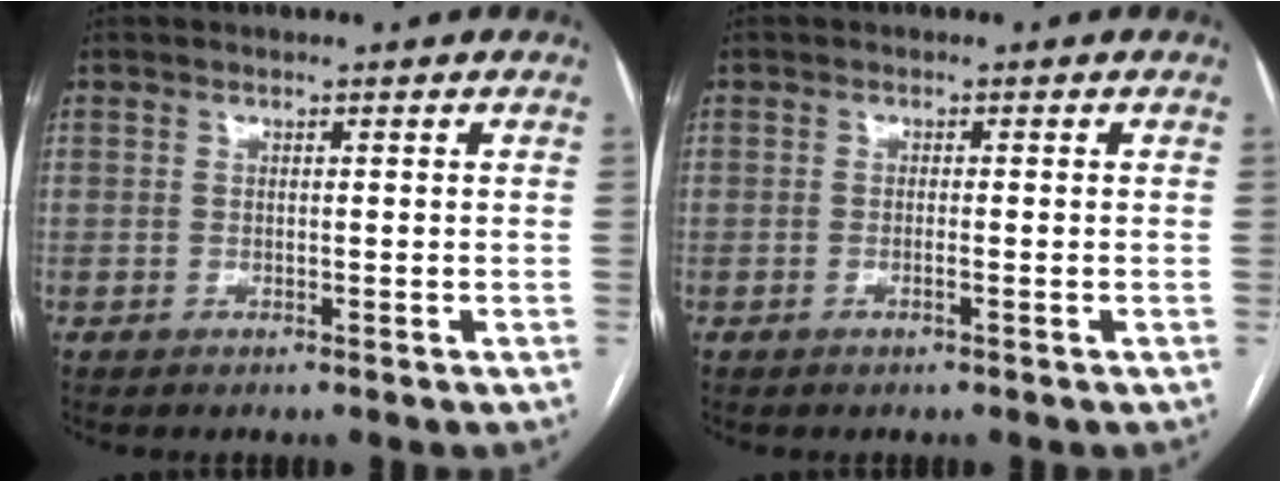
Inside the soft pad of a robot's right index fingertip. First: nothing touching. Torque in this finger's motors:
{"motor_torque": [-0.03, 0.00, -0.03, 0.00]}